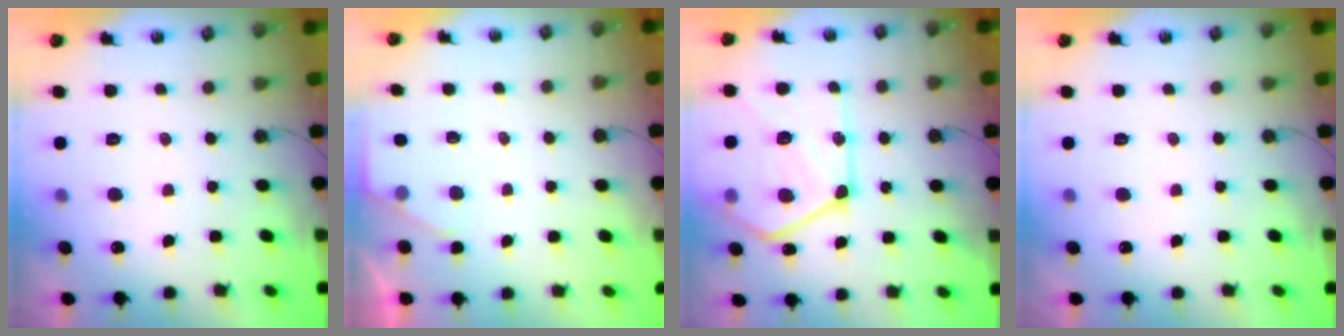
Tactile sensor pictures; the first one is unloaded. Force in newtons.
{"total": 2.0, "press": 2.0, "slide": 0.3}
{"total": 22.5, "press": 22.4, "slide": 2.5}
{"total": 0.0}